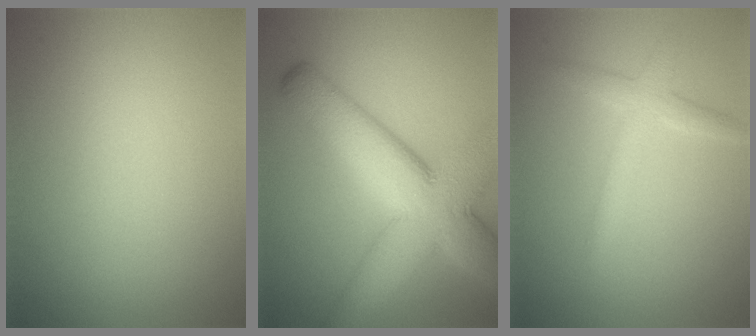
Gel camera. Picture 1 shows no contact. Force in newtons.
{"total": 10.9, "press": 10.9, "slide": 0.6}
{"total": 2.3, "press": 2.3, "slide": 0.0}